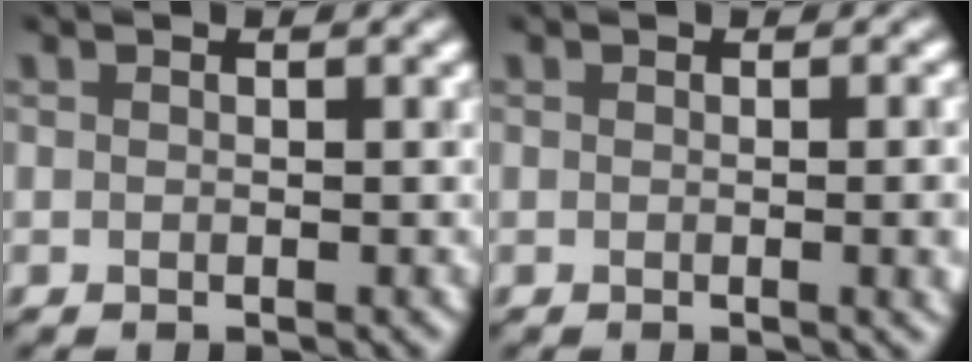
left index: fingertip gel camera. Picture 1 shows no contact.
{"total": 3.2, "force": [-0.2, 1.3, 3.0], "torque": [-0.021, -0.003, -0.001]}